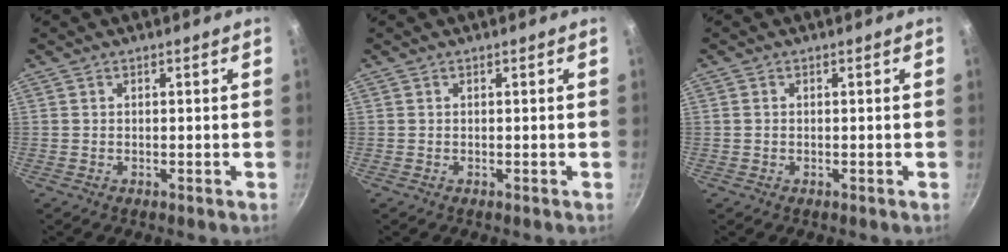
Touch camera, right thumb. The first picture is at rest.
{"total": 0.0}
{"total": 0.9, "force": [0.0, 0.8, 0.4], "torque": [-0.007, 0.003, 0.000]}